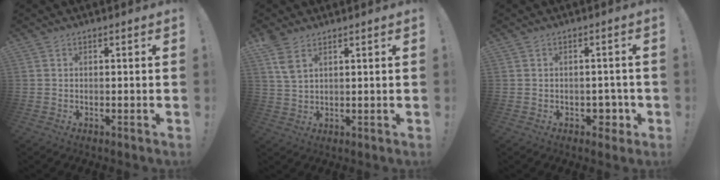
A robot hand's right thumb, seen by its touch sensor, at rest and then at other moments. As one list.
[{"total": 5.7, "force": [3.6, 2.5, 3.6], "torque": [-0.071, -0.012, 0.070]}, {"total": 4.9, "force": [-0.8, 4.2, 2.4], "torque": [-0.021, 0.004, -0.009]}]